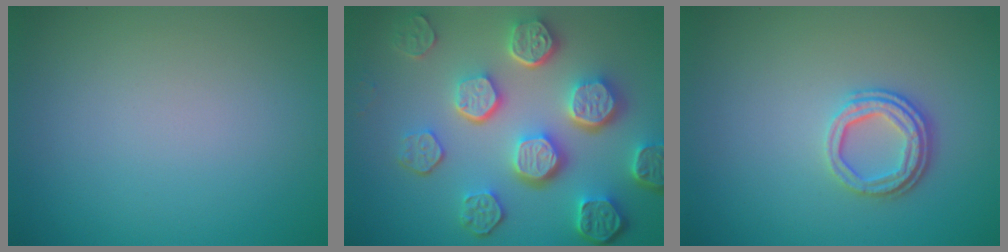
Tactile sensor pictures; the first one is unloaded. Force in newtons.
{"total": 8.6, "press": 6.3, "slide": 5.9}
{"total": 3.3, "press": 2.5, "slide": 2.2}